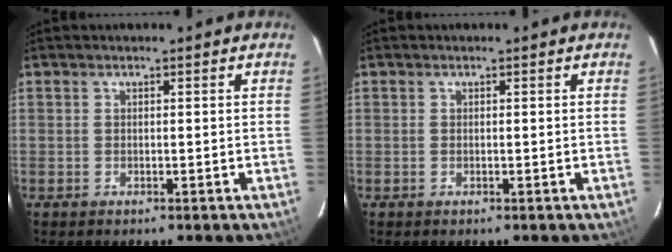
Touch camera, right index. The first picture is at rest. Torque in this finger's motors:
{"motor_torque": [0.01, 0.04, -0.04, 0.00]}